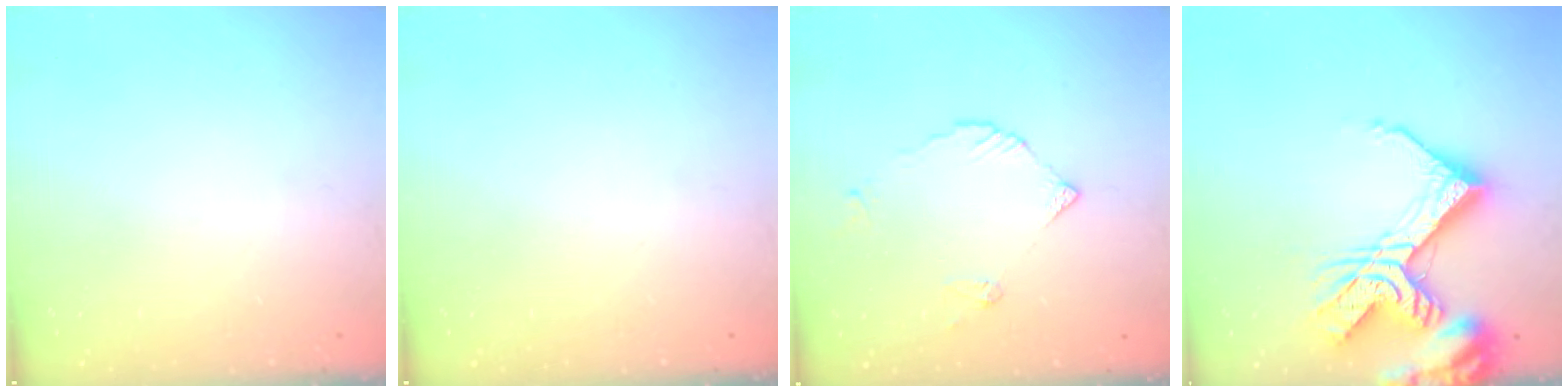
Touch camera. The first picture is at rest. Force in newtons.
{"total": 0.0}
{"total": 3.9, "press": 3.8, "slide": 0.4}
{"total": 19.5, "press": 19.4, "slide": 2.2}